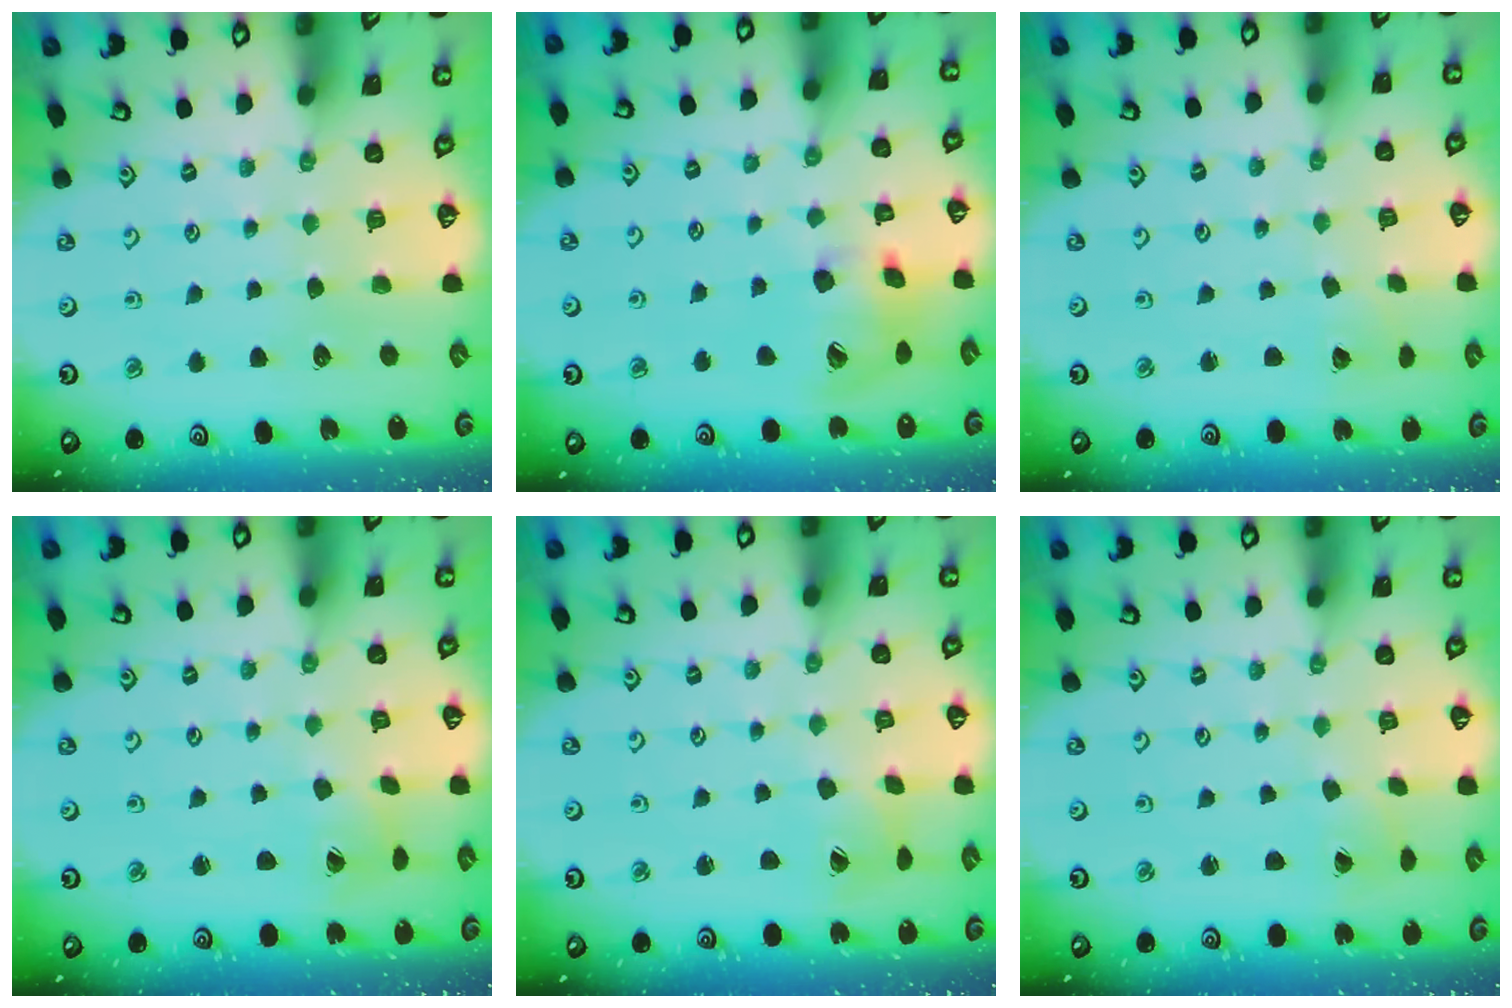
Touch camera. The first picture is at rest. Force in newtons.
{"total": 14.2, "press": 14.1, "slide": 2.0}
{"total": 1.9, "press": 1.9, "slide": 0.0}
{"total": 2.4, "press": 2.4, "slide": 0.3}
{"total": 4.5, "press": 4.5, "slide": 0.5}
{"total": 0.6, "press": 0.6, "slide": 0.0}